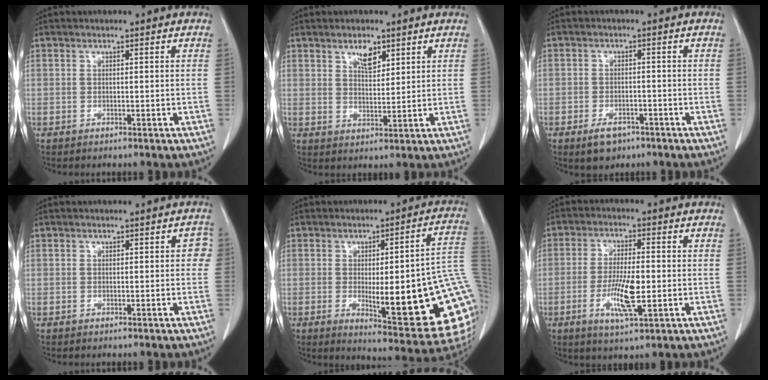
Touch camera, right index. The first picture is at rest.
{"total": 3.9, "force": [2.5, 1.6, 2.5], "torque": [-0.046, -0.002, 0.045]}
{"total": 4.0, "force": [-2.6, 2.3, 2.0], "torque": [-0.036, -0.001, -0.033]}
{"total": 1.6, "force": [0.2, 1.0, 1.2], "torque": [-0.001, 0.015, 0.000]}
{"total": 24.4, "force": [-2.7, 4.5, 23.9], "torque": [-0.212, -0.001, -0.025]}
{"total": 8.0, "force": [-1.8, 1.6, 7.6], "torque": [-0.144, -0.008, -0.031]}